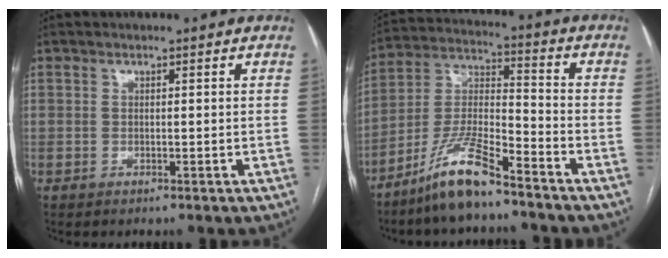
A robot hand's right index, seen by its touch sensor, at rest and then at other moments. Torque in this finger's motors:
{"motor_torque": [0.72, -0.50, 0.31, 0.07]}